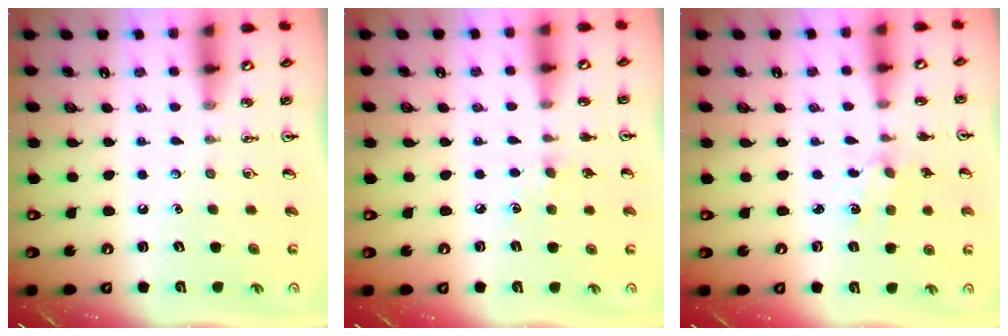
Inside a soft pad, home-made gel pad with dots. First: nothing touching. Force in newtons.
{"total": 6.0, "press": 6.0, "slide": 0.7}
{"total": 1.8, "press": 1.8, "slide": 0.3}